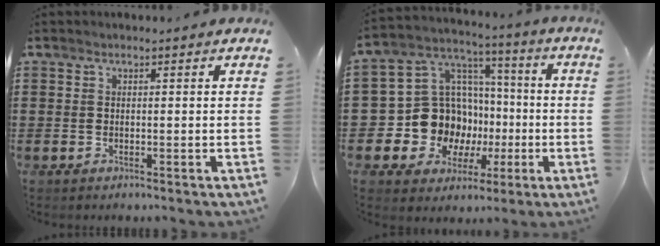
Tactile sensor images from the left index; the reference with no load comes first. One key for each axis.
{"total": 13.2, "fx": -2.9, "fy": 12.0, "fz": 4.5, "tx": -0.135, "ty": -0.005, "tz": -0.039}